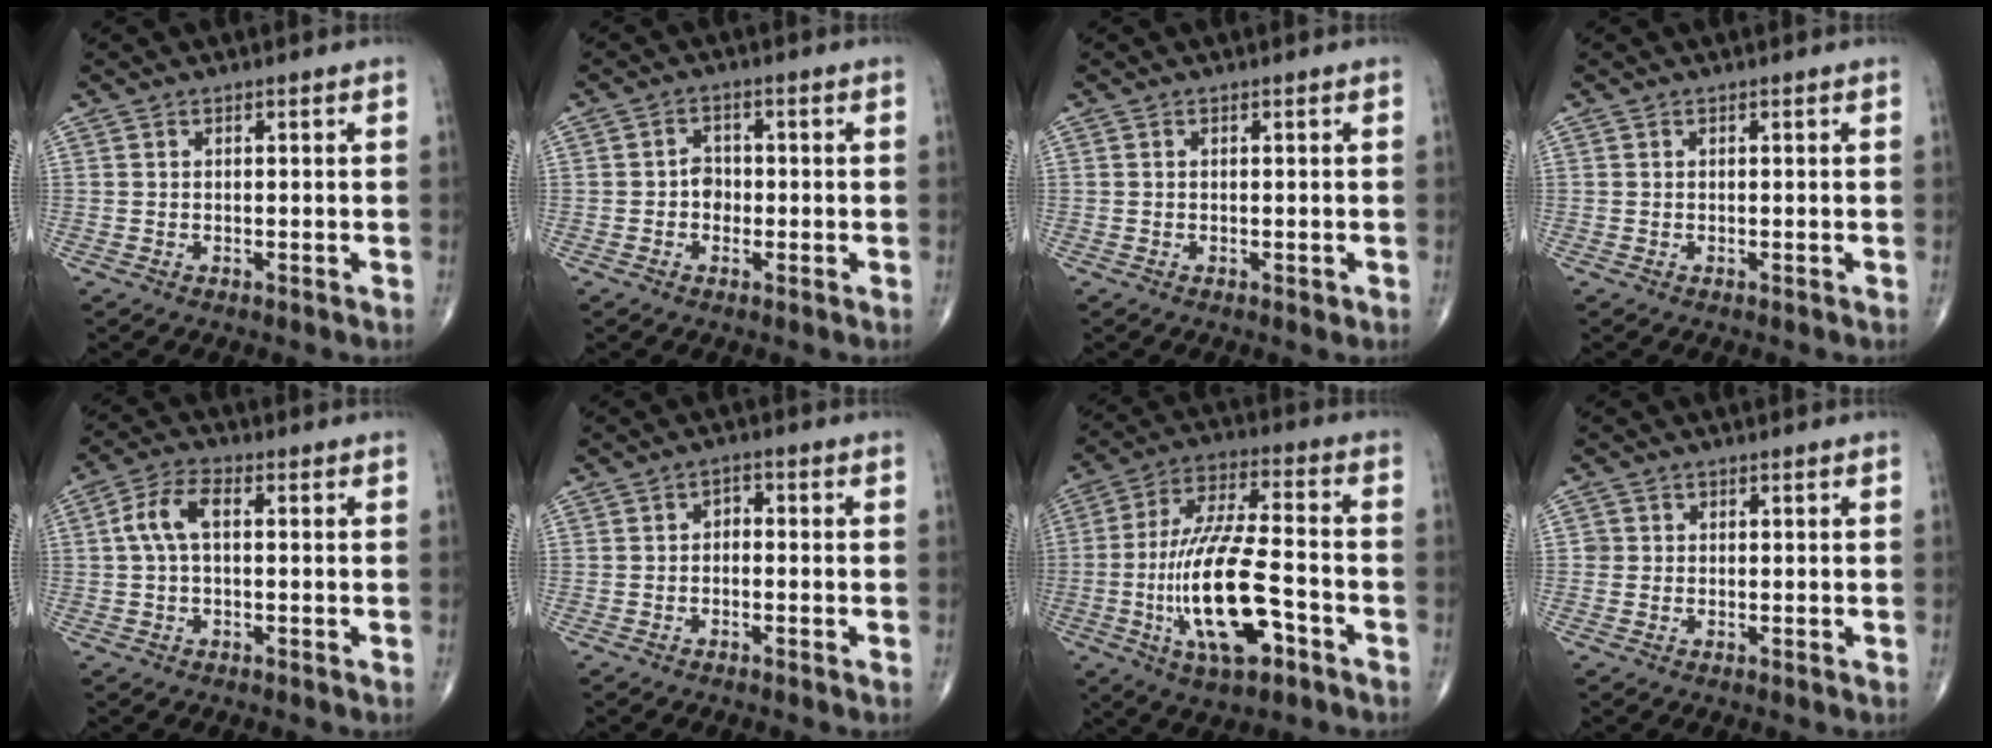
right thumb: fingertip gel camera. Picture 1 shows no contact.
{"total": 2.9, "force": [-0.6, 2.4, 1.5], "torque": [-0.004, 0.009, -0.018]}
{"total": 0.7, "force": [-0.2, 0.4, 0.5], "torque": [-0.005, -0.001, -0.002]}
{"total": 0.0}
{"total": 6.0, "force": [0.7, 3.0, 5.2], "torque": [-0.110, 0.022, 0.008]}
{"total": 1.9, "force": [-0.6, 1.3, 1.3], "torque": [-0.010, 0.016, -0.019]}
{"total": 18.6, "force": [-5.7, 6.2, 16.6], "torque": [-0.336, 0.028, -0.096]}
{"total": 1.1, "force": [0.0, 1.1, 0.0], "torque": [0.008, 0.004, -0.001]}